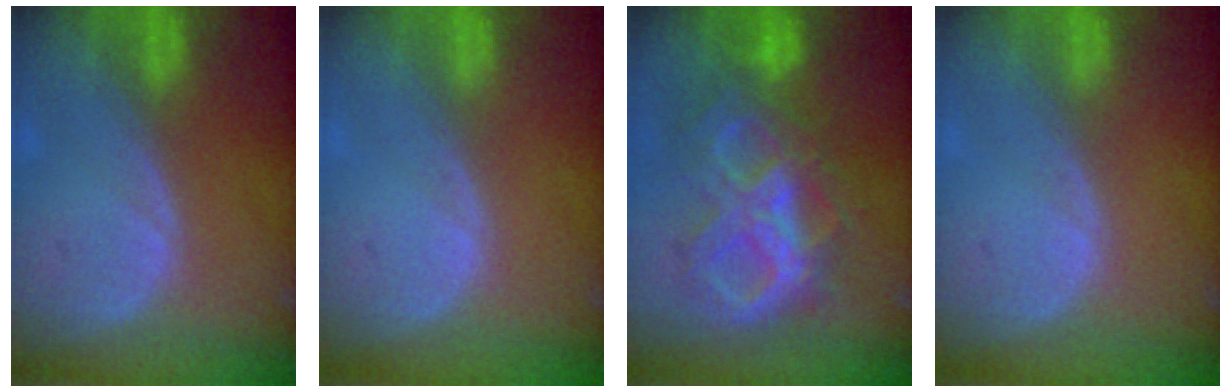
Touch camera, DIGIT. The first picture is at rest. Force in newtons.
{"total": 0.0}
{"total": 10.6, "press": 10.5, "slide": 1.1}
{"total": 0.0}